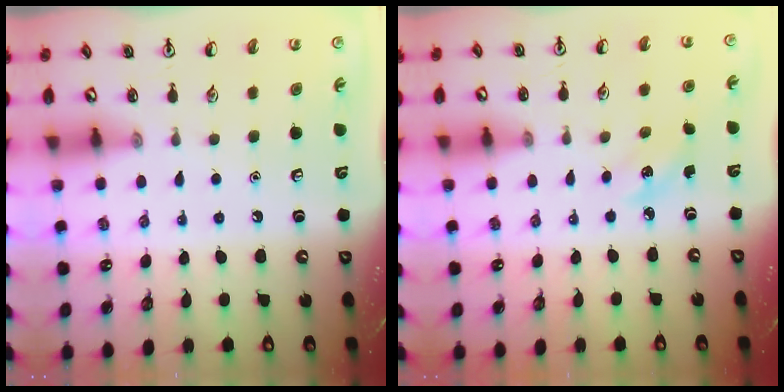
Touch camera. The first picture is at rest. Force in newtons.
{"total": 3.1, "press": 2.9, "slide": 1.2}